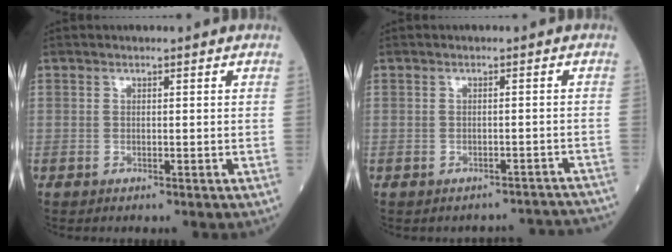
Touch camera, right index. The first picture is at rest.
{"total": 9.1, "force": [-8.5, 2.7, 1.7], "torque": [-0.020, 0.036, -0.088]}